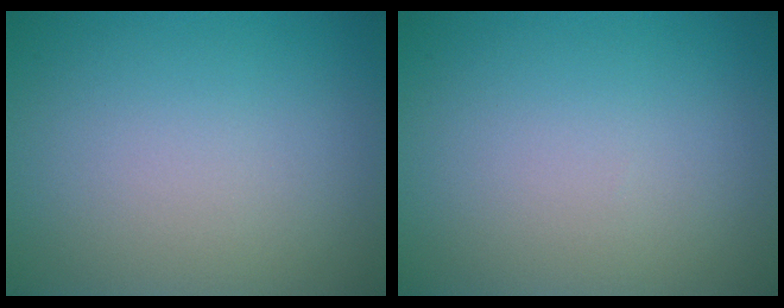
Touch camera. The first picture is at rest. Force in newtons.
{"total": 0.0}